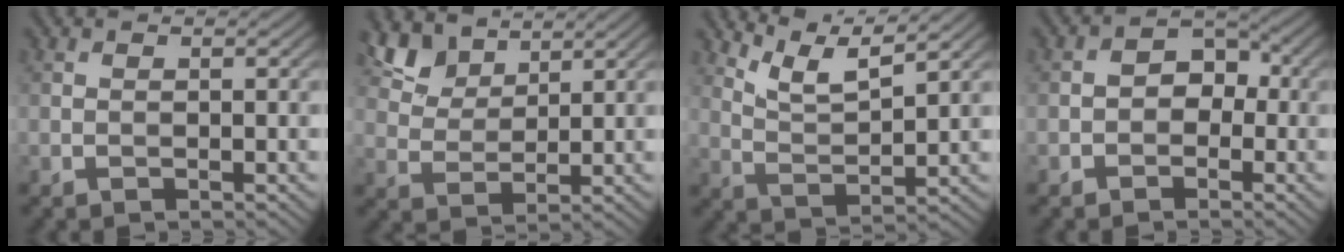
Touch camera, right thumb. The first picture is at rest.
{"total": 6.8, "force": [5.0, 3.1, 3.3], "torque": [-0.083, 0.008, 0.103]}
{"total": 7.2, "force": [5.7, 1.2, 4.2], "torque": [-0.099, -0.001, 0.114]}
{"total": 3.7, "force": [-0.8, 2.9, 2.2], "torque": [-0.025, 0.008, -0.023]}